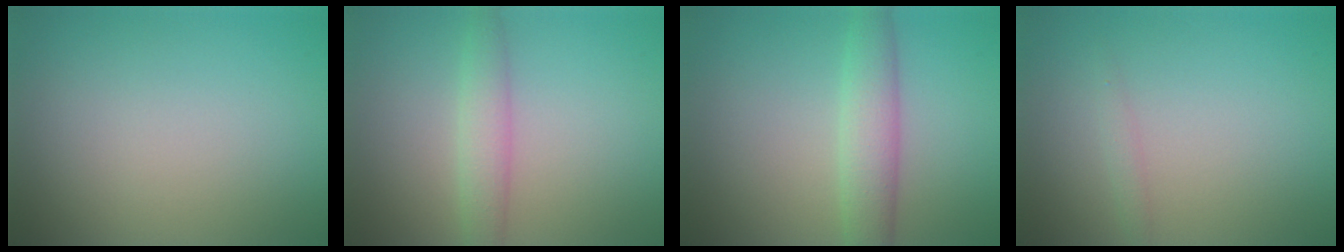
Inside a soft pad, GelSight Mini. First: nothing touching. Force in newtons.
{"total": 2.6, "press": 2.6, "slide": 0.1}
{"total": 3.9, "press": 3.9, "slide": 0.1}
{"total": 0.8, "press": 0.8, "slide": 0.0}